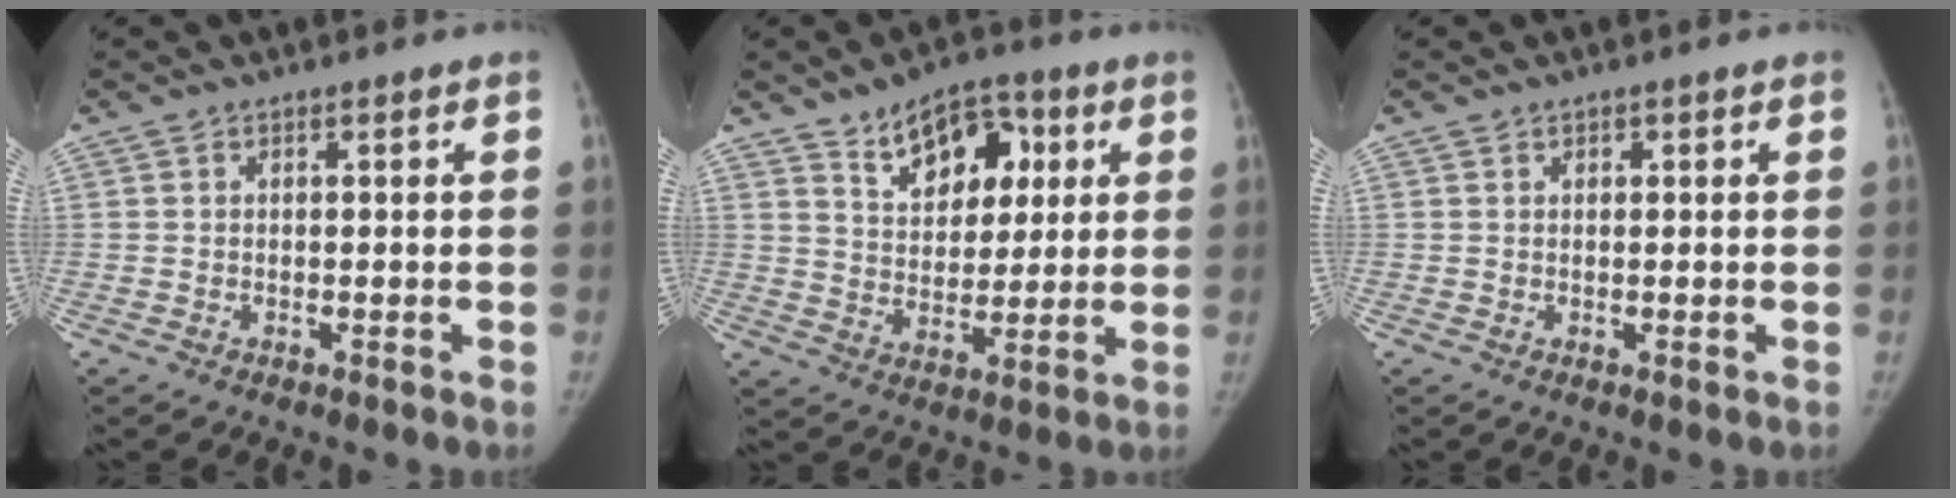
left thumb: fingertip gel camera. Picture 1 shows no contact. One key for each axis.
{"total": 12.6, "fx": 5.9, "fy": 8.0, "fz": 7.8, "tx": -0.067, "ty": -0.024, "tz": 0.096}
{"total": 0.6, "fx": 0.3, "fy": 0.5, "fz": 0.1, "tx": 0.011, "ty": -0.007, "tz": 0.003}